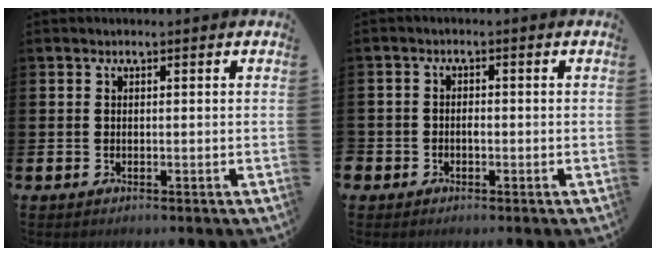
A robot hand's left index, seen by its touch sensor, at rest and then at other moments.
{"total": 1.4, "force": [-0.7, 1.2, 0.3], "torque": [0.001, -0.003, -0.018]}